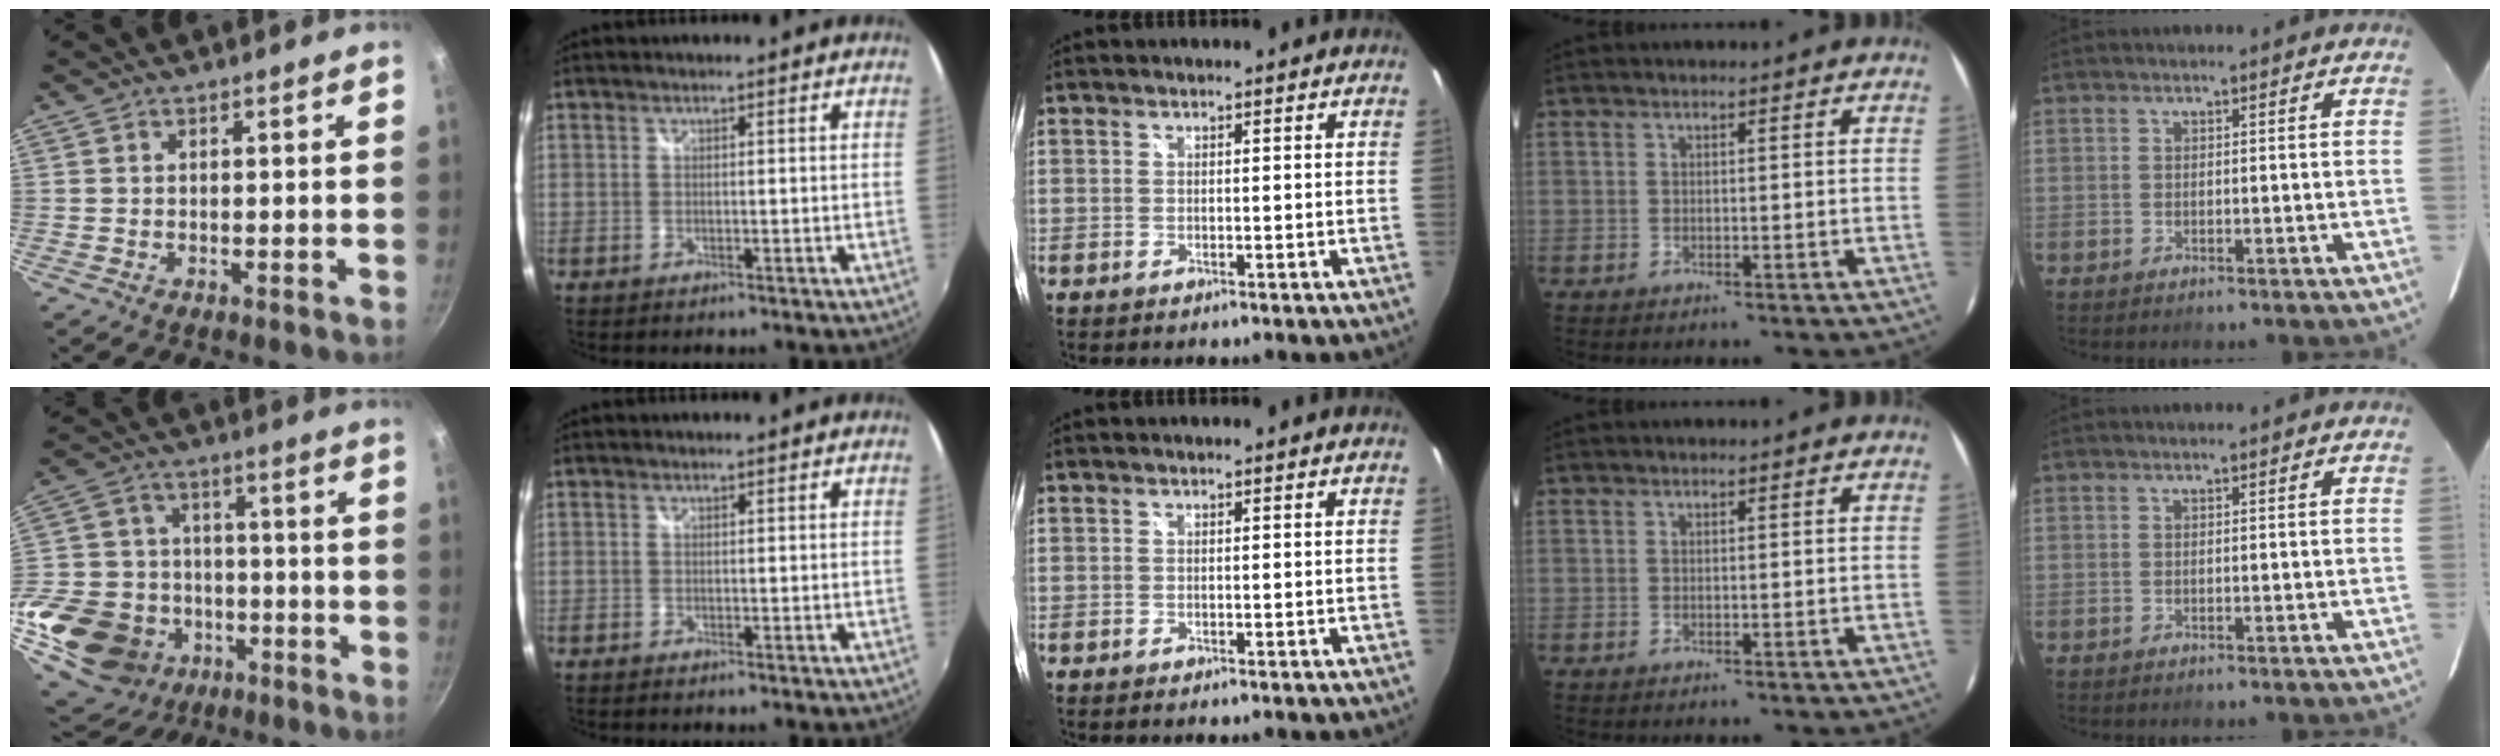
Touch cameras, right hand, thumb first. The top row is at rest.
{"thumb": {"total": 23.8, "force": [-9.4, 19.1, 10.6], "torque": [-0.209, 0.049, -0.144]}}